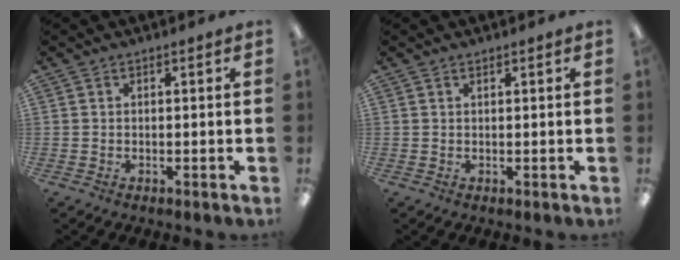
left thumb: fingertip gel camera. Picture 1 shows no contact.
{"total": 0.5, "force": [0.5, 0.1, 0.1], "torque": [-0.004, 0.000, 0.009]}